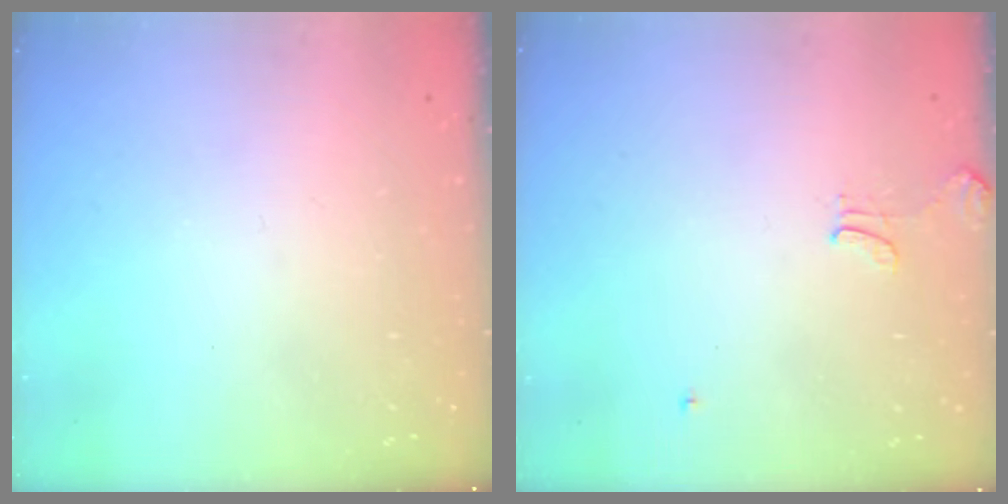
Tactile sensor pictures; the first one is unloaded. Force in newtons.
{"total": 1.3, "press": 1.2, "slide": 0.5}